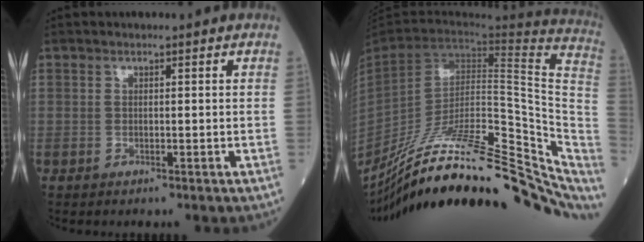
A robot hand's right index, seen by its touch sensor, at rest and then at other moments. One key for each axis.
{"total": 33.6, "fx": -23.1, "fy": 9.5, "fz": 22.5, "tx": -0.287, "ty": -0.021, "tz": -0.343}